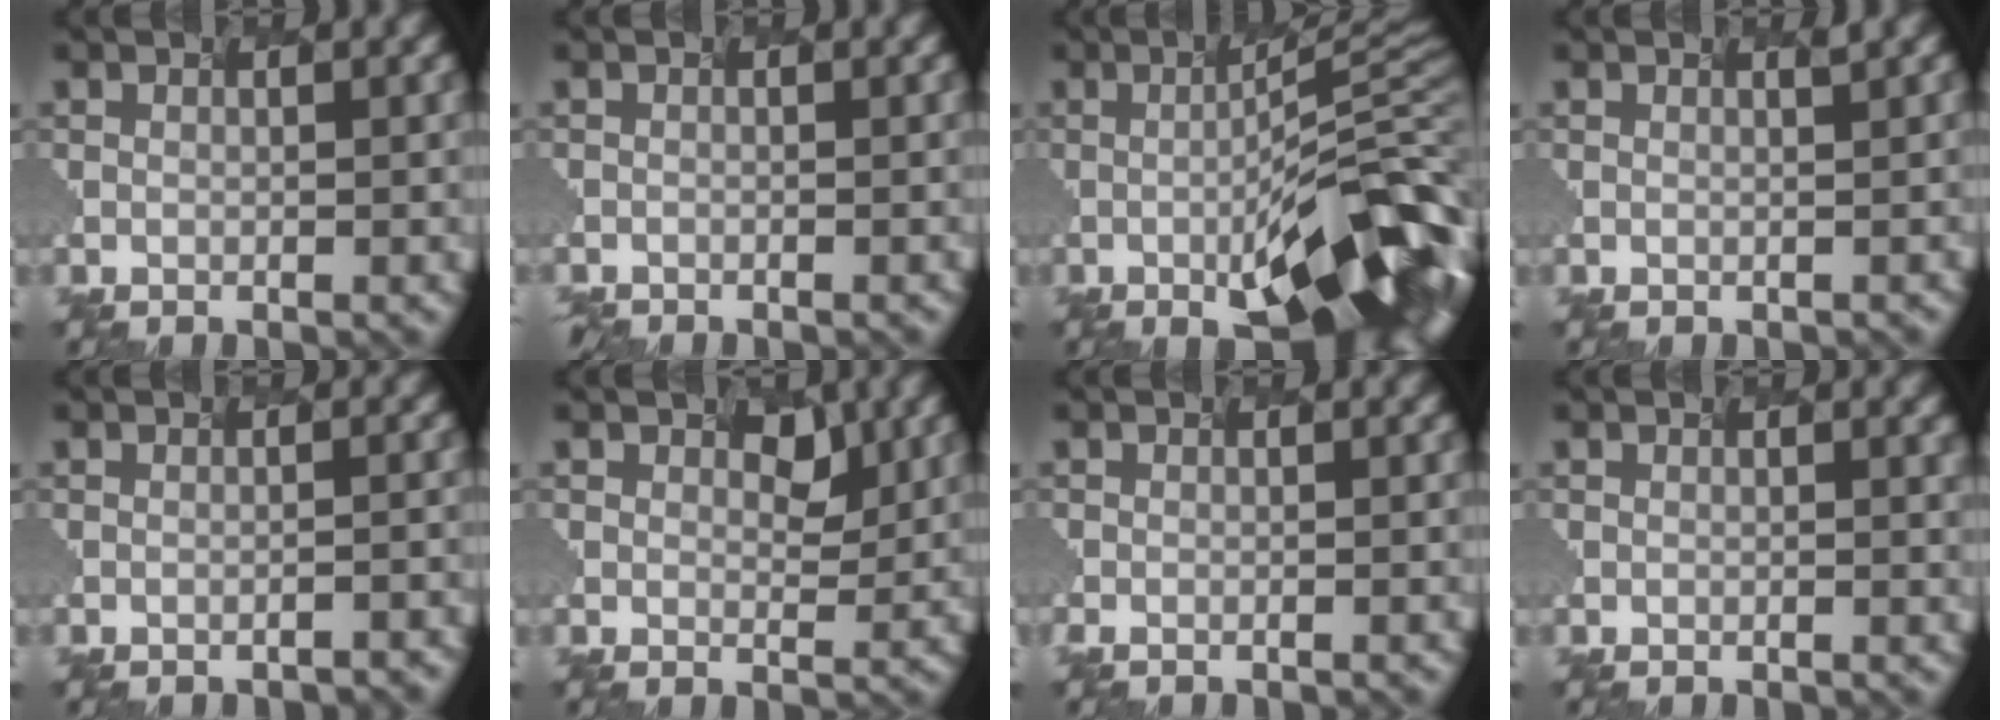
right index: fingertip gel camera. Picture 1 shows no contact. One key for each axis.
{"total": 1.7, "fx": -1.5, "fy": 0.4, "fz": 0.7, "tx": 0.008, "ty": 0.003, "tz": -0.013}
{"total": 13.2, "fx": -2.8, "fy": 3.6, "fz": 12.4, "tx": -0.171, "ty": 0.000, "tz": -0.031}
{"total": 0.9, "fx": 0.5, "fy": 0.4, "fz": 0.7, "tx": -0.001, "ty": 0.003, "tz": 0.002}
{"total": 2.0, "fx": -1.0, "fy": 0.8, "fz": 1.5, "tx": -0.001, "ty": 0.005, "tz": -0.004}
{"total": 1.6, "fx": 1.1, "fy": 1.0, "fz": 0.5, "tx": -0.009, "ty": -0.003, "tz": 0.023}
{"total": 0.9, "fx": -0.5, "fy": 0.3, "fz": 0.7, "tx": 0.003, "ty": 0.003, "tz": -0.002}
{"total": 0.0}